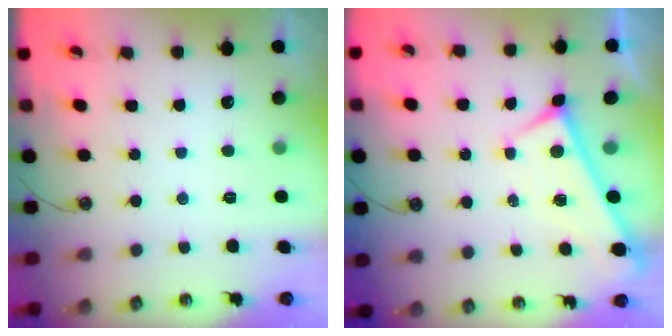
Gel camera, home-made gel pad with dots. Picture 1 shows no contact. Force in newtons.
{"total": 0.0}